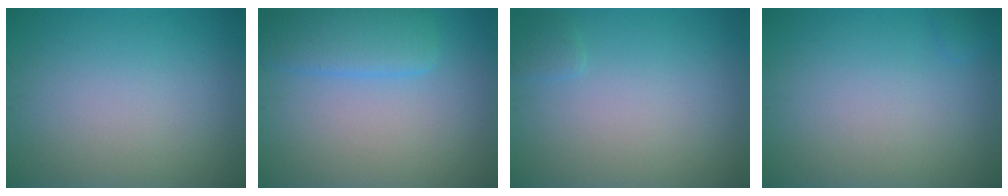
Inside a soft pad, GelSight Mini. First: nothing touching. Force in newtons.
{"total": 3.7, "press": 3.7, "slide": 0.4}
{"total": 0.8, "press": 0.8, "slide": 0.1}
{"total": 0.9, "press": 0.9, "slide": 0.2}